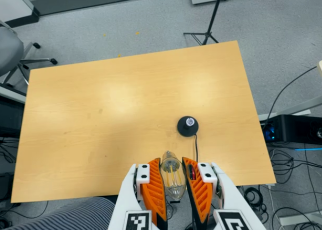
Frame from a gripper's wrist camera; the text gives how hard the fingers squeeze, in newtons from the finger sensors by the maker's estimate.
{"total": 21.9, "left": 23.9, "right": 19.9}